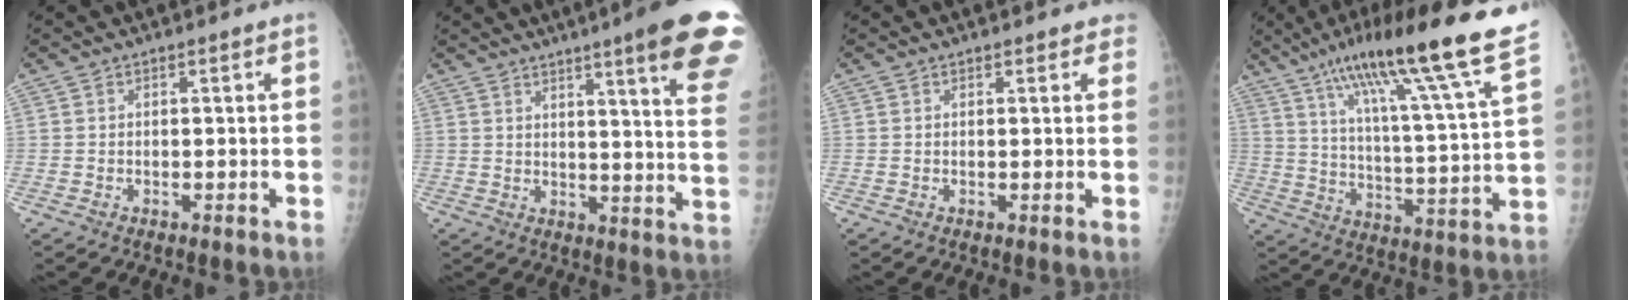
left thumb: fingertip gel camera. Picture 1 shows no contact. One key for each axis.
{"total": 20.0, "fx": 12.7, "fy": 1.6, "fz": 15.4, "tx": -0.176, "ty": -0.062, "tz": 0.147}
{"total": 2.0, "fx": 1.7, "fy": 1.1, "fz": 0.3, "tx": 0.023, "ty": -0.003, "tz": 0.008}
{"total": 24.8, "fx": 17.4, "fy": 1.7, "fz": 17.6, "tx": -0.267, "ty": -0.062, "tz": 0.265}